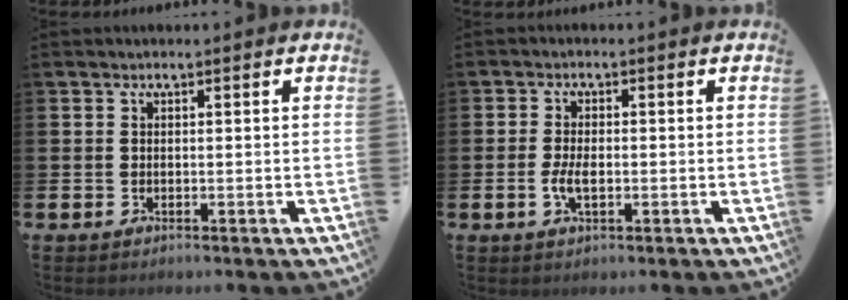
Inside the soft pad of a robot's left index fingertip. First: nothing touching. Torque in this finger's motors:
{"motor_torque": [0.50, 0.33, 0.13, 0.06]}